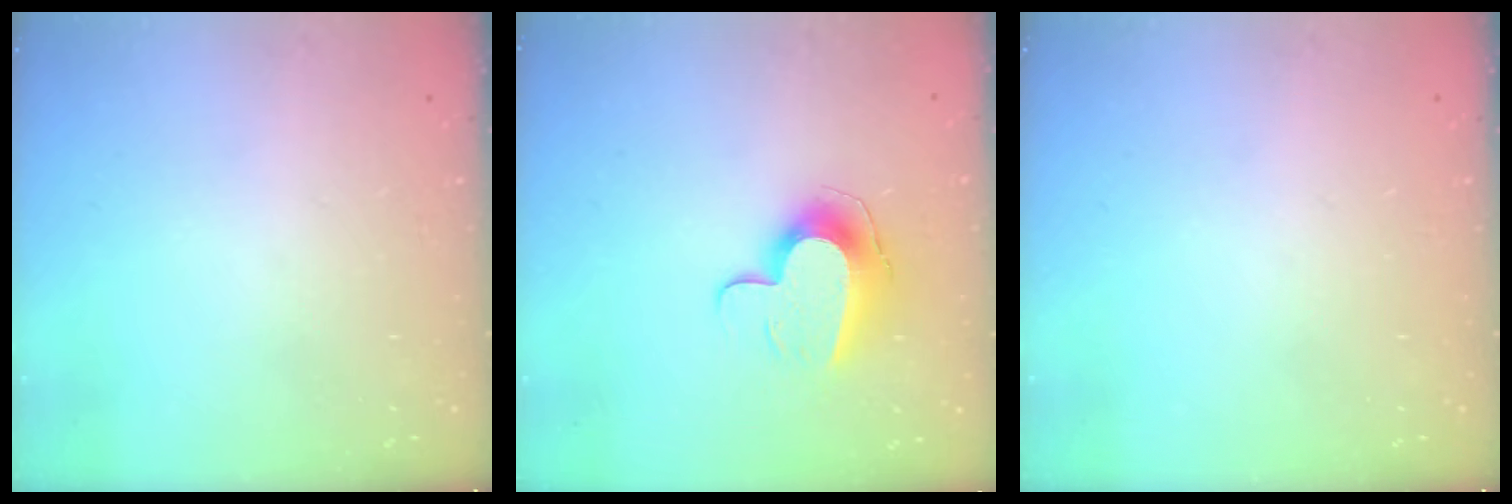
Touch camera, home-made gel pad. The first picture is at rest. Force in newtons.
{"total": 11.7, "press": 11.7, "slide": 0.7}
{"total": 0.0}